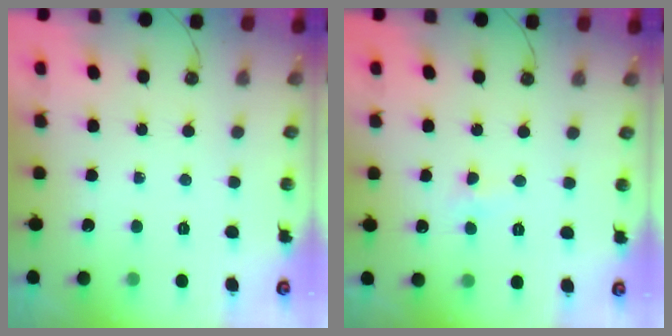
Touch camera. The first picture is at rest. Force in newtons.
{"total": 4.1, "press": 2.4, "slide": 3.4}